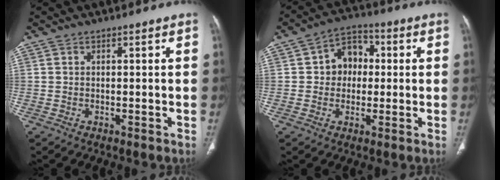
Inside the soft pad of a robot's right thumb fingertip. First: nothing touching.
{"total": 8.0, "force": [0.7, 6.5, 4.6], "torque": [-0.035, 0.018, 0.004]}